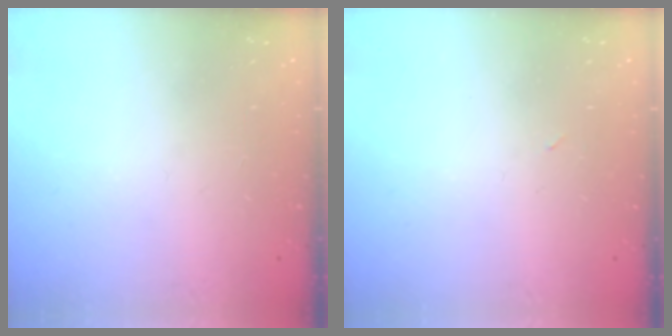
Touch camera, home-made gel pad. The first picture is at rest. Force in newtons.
{"total": 2.4, "press": 2.3, "slide": 0.8}